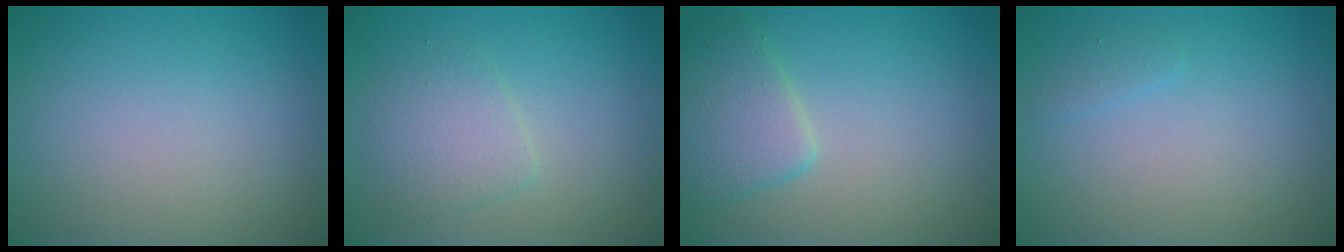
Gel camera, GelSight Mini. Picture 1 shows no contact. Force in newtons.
{"total": 2.7, "press": 2.7, "slide": 0.1}
{"total": 3.5, "press": 3.5, "slide": 0.2}
{"total": 0.8, "press": 0.8, "slide": 0.1}